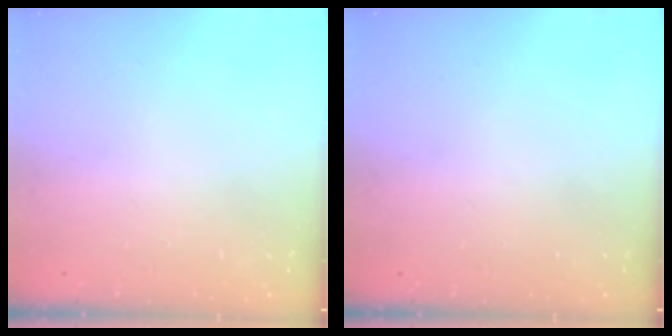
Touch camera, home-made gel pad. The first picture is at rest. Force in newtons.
{"total": 0.0}